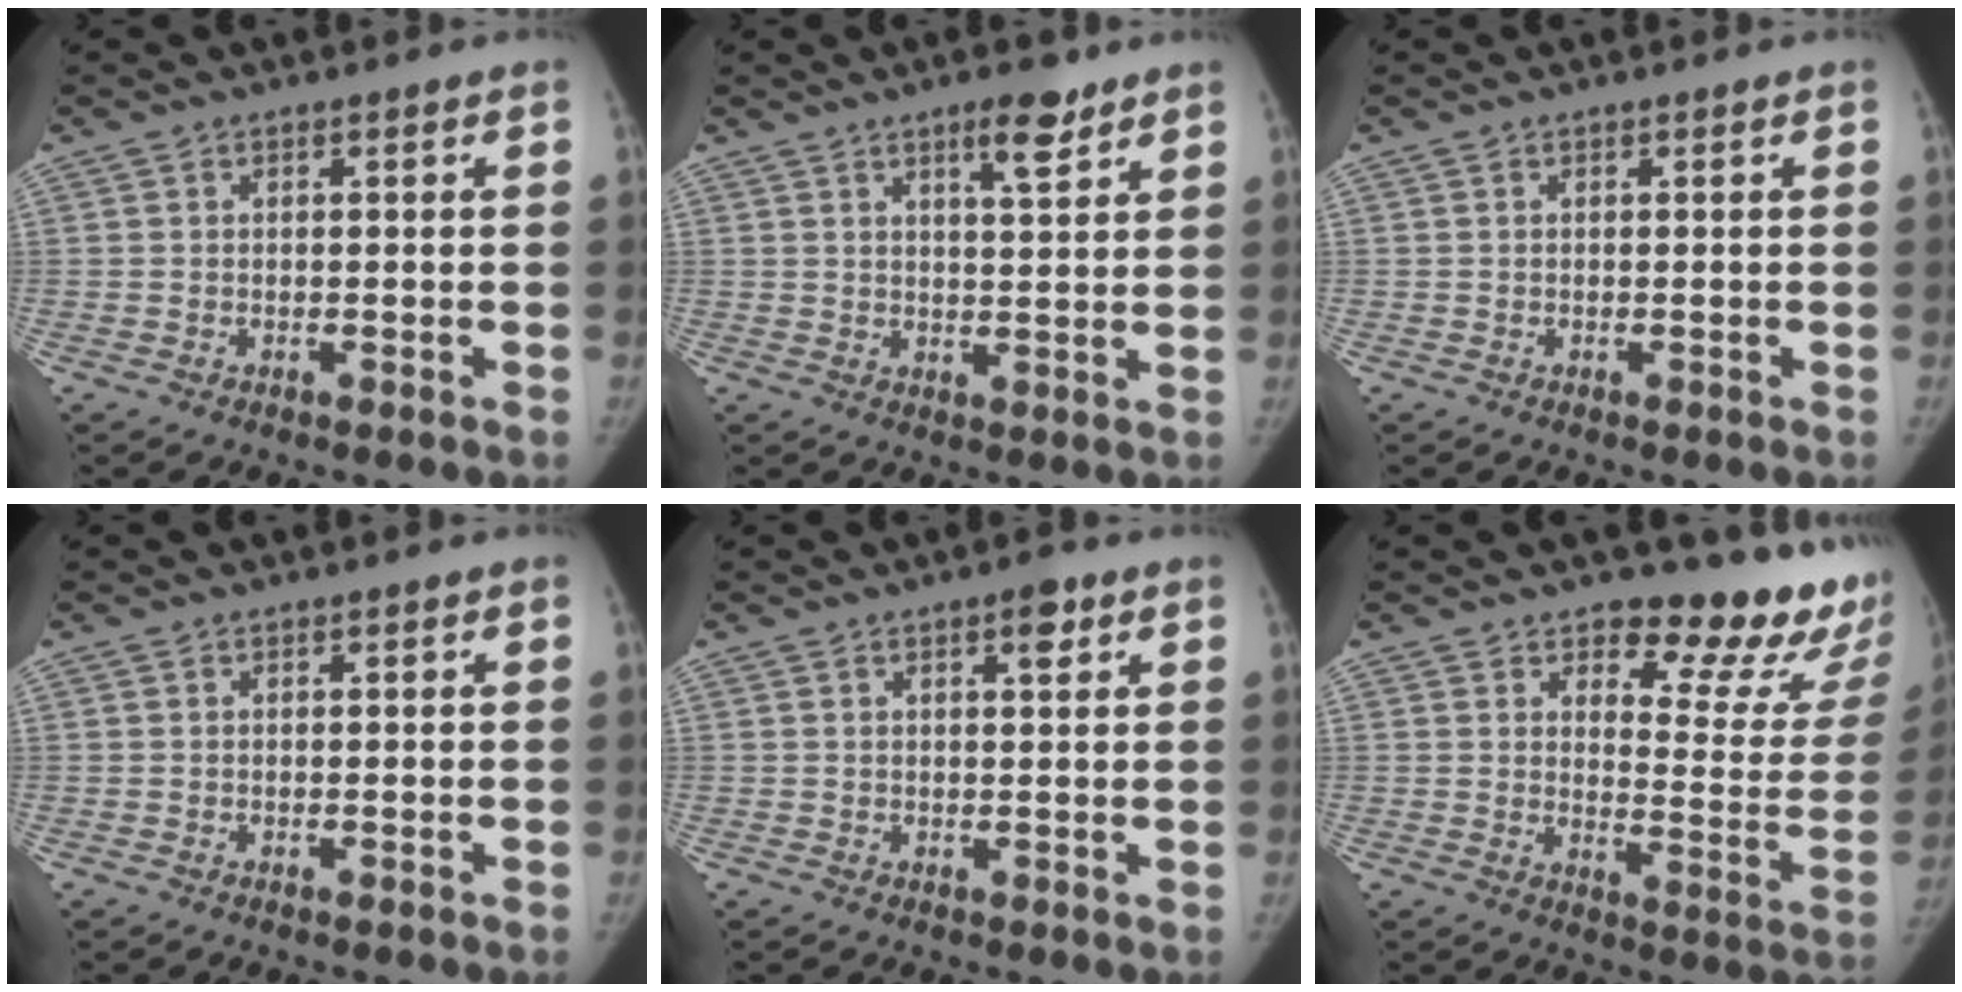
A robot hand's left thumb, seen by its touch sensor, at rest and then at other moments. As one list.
[{"total": 5.7, "force": [3.8, 1.5, 4.0], "torque": [-0.049, -0.025, 0.058]}, {"total": 0.0}, {"total": 0.0}, {"total": 2.9, "force": [1.5, 1.0, 2.3], "torque": [-0.026, -0.004, 0.020]}, {"total": 19.5, "force": [15.1, 7.3, 9.9], "torque": [-0.068, -0.127, 0.177]}]